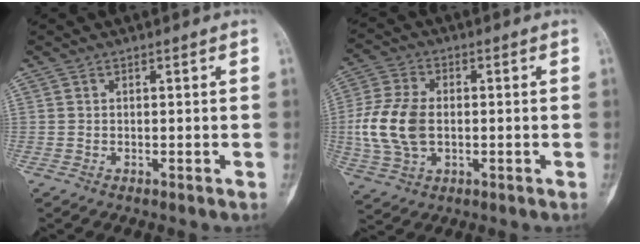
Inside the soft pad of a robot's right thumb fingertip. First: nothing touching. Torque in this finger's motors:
{"motor_torque": [0.82, 0.90, 1.29, 0.05, 0.09]}